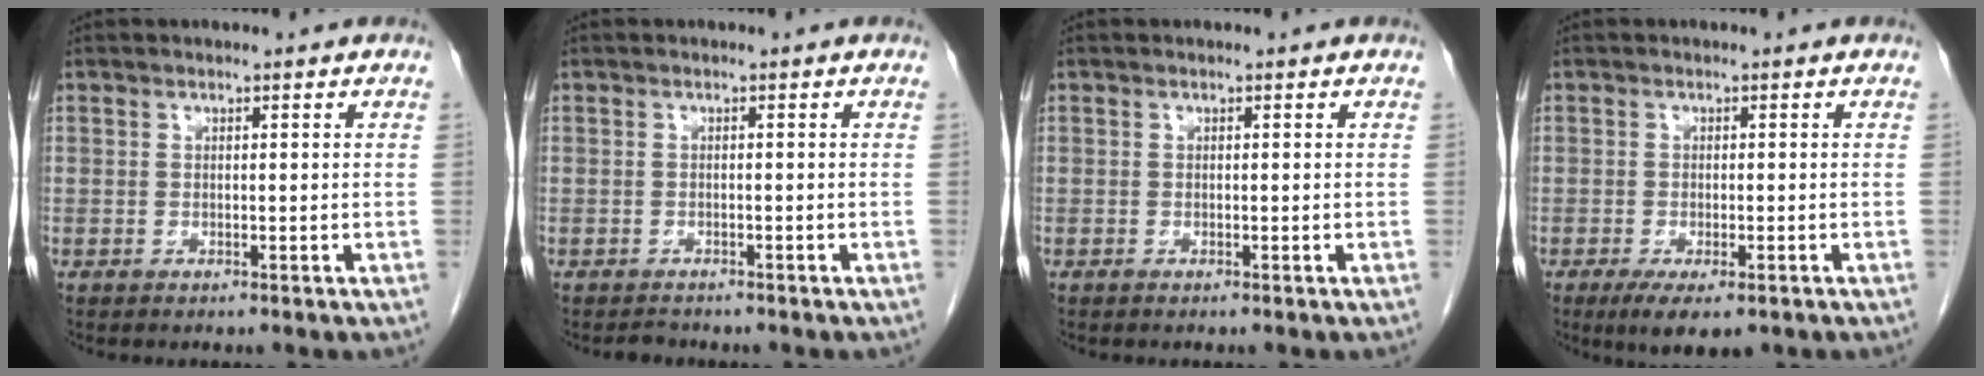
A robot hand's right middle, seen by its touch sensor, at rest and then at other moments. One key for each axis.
{"total": 1.1, "fx": -1.0, "fy": 0.3, "fz": 0.0, "tx": -0.001, "ty": -0.002, "tz": -0.015}
{"total": 0.0}
{"total": 5.6, "fx": -3.4, "fy": 1.8, "fz": 4.1, "tx": -0.060, "ty": -0.012, "tz": -0.049}